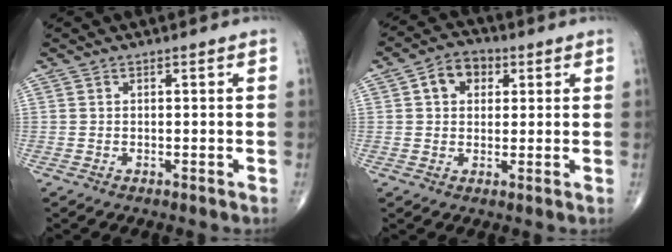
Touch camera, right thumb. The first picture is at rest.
{"total": 6.4, "force": [1.9, 4.8, 3.8], "torque": [-0.039, 0.008, 0.023]}